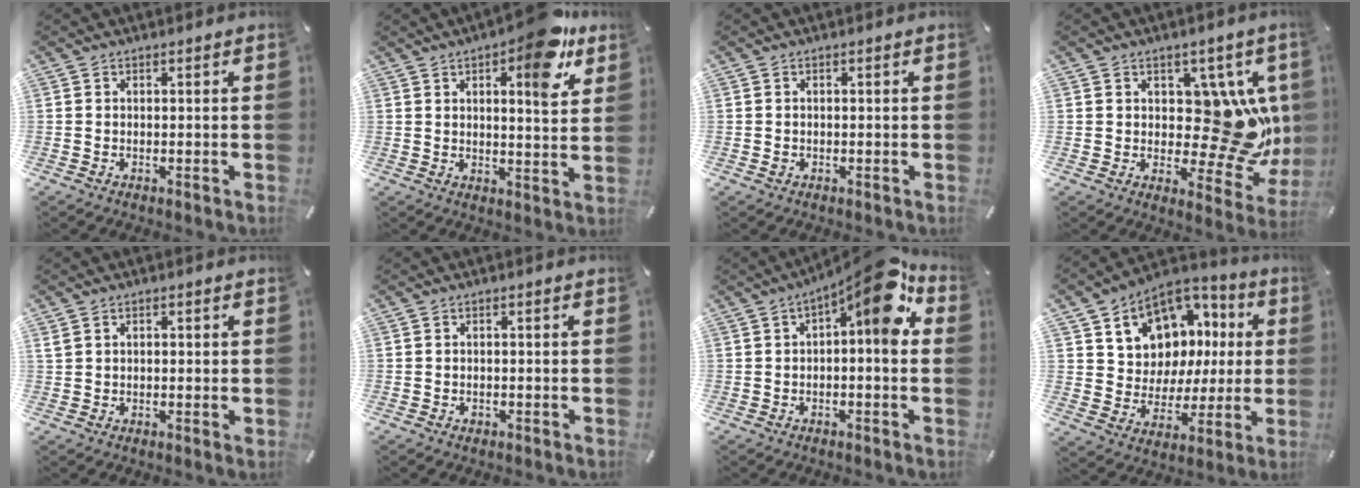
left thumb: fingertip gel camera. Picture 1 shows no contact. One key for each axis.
{"total": 12.0, "fx": 7.0, "fy": 3.7, "fz": 9.1, "tx": -0.116, "ty": -0.040, "tz": 0.109}
{"total": 0.6, "fx": -0.1, "fy": 0.4, "fz": 0.3, "tx": -0.006, "ty": 0.002, "tz": -0.003}
{"total": 16.2, "fx": 3.0, "fy": 10.0, "fz": 12.4, "tx": -0.148, "ty": -0.041, "tz": 0.063}
{"total": 1.7, "fx": 0.4, "fy": 1.1, "fz": 1.3, "tx": -0.026, "ty": 0.004, "tz": 0.006}
{"total": 0.5, "fx": -0.1, "fy": 0.4, "fz": 0.3, "tx": -0.005, "ty": 0.002, "tz": -0.004}
{"total": 11.4, "fx": 3.6, "fy": 2.9, "fz": 10.4, "tx": -0.140, "ty": -0.032, "tz": 0.052}
{"total": 11.4, "fx": 5.8, "fy": 9.4, "fz": 3.1, "tx": -0.069, "ty": -0.053, "tz": 0.117}